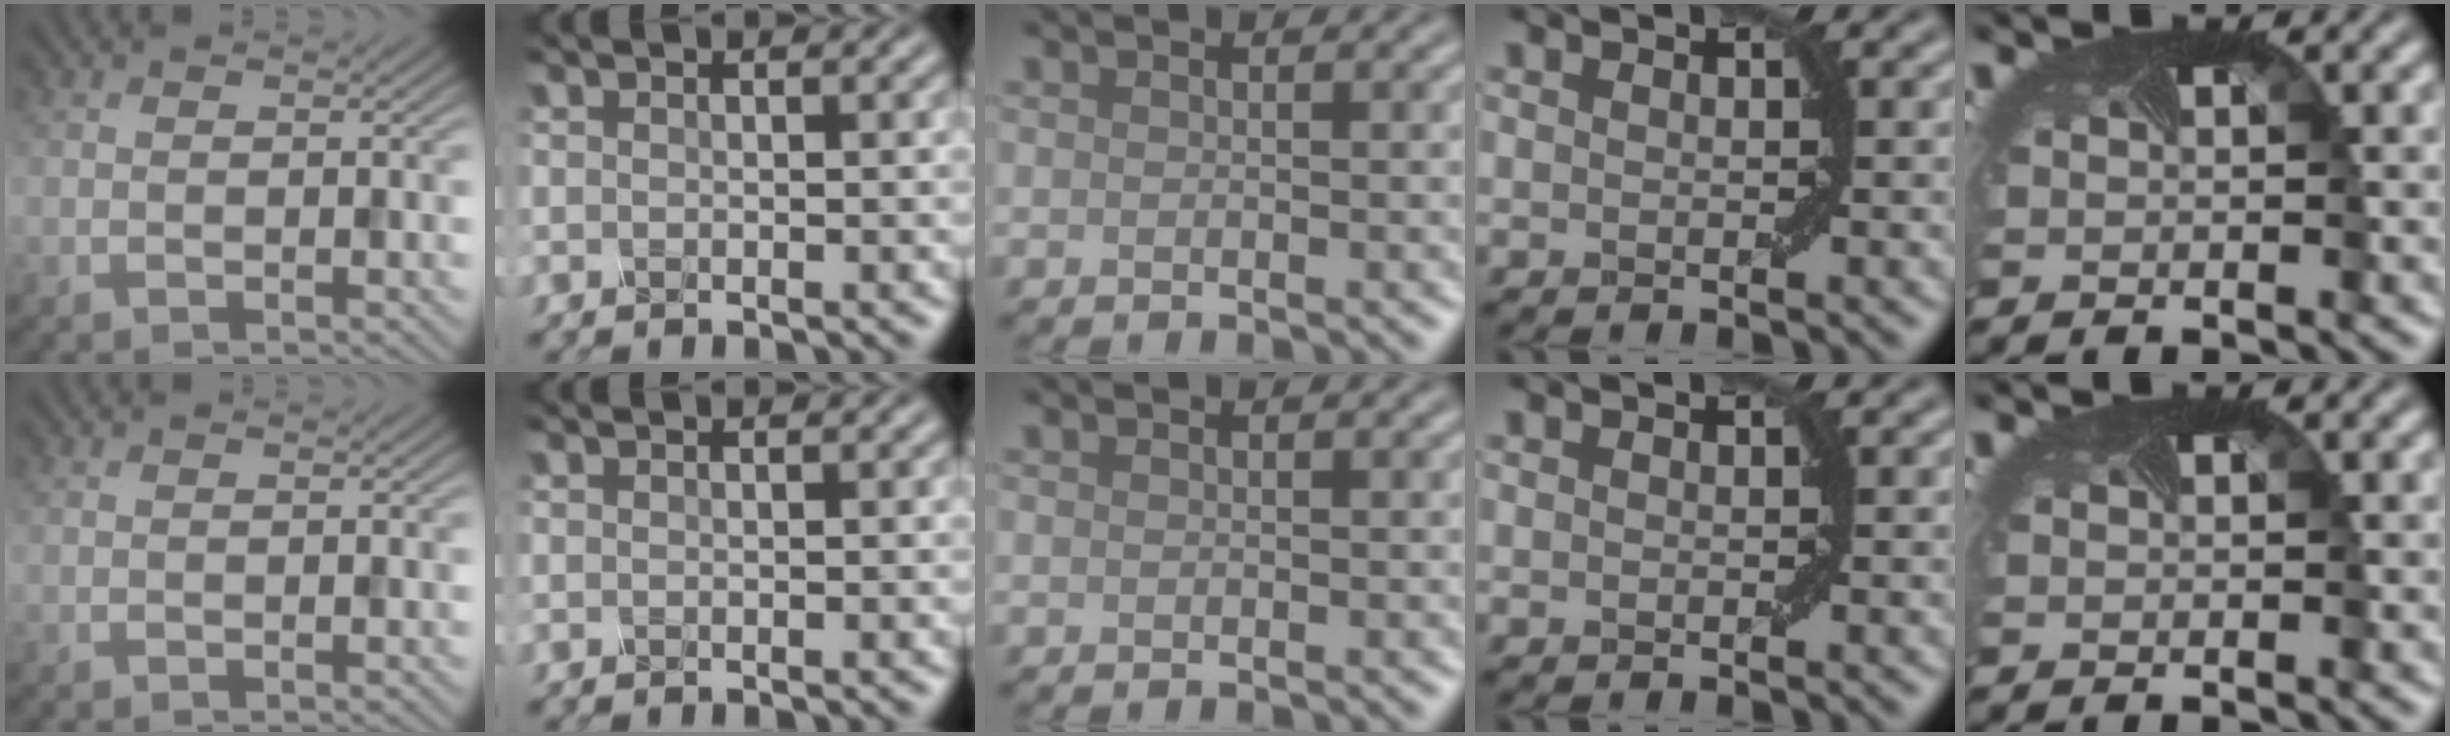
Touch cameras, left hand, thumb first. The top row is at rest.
{}